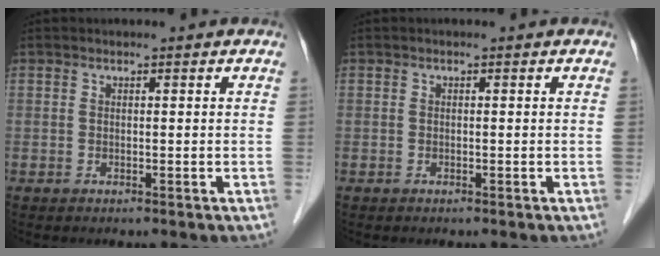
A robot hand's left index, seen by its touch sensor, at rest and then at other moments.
{"total": 0.0}